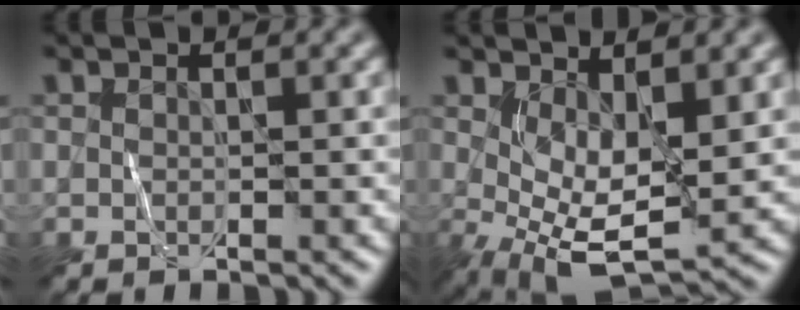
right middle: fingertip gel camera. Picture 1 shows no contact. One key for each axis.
{"total": 5.4, "fx": 0.8, "fy": 2.6, "fz": 4.7, "tx": -0.096, "ty": -0.013, "tz": 0.022}